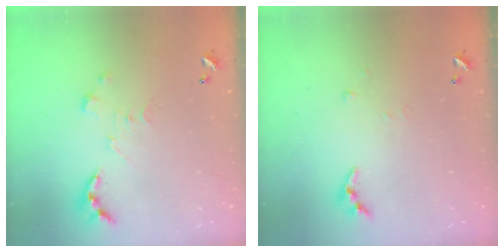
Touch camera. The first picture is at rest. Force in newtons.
{"total": 4.3, "press": 4.3, "slide": 0.4}